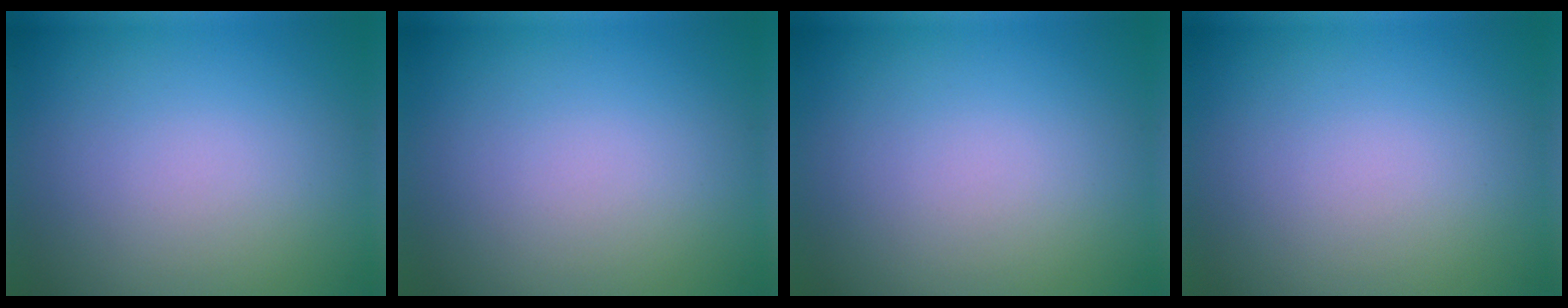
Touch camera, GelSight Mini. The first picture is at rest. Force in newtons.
{"total": 0.0}
{"total": 0.0}
{"total": 0.0}